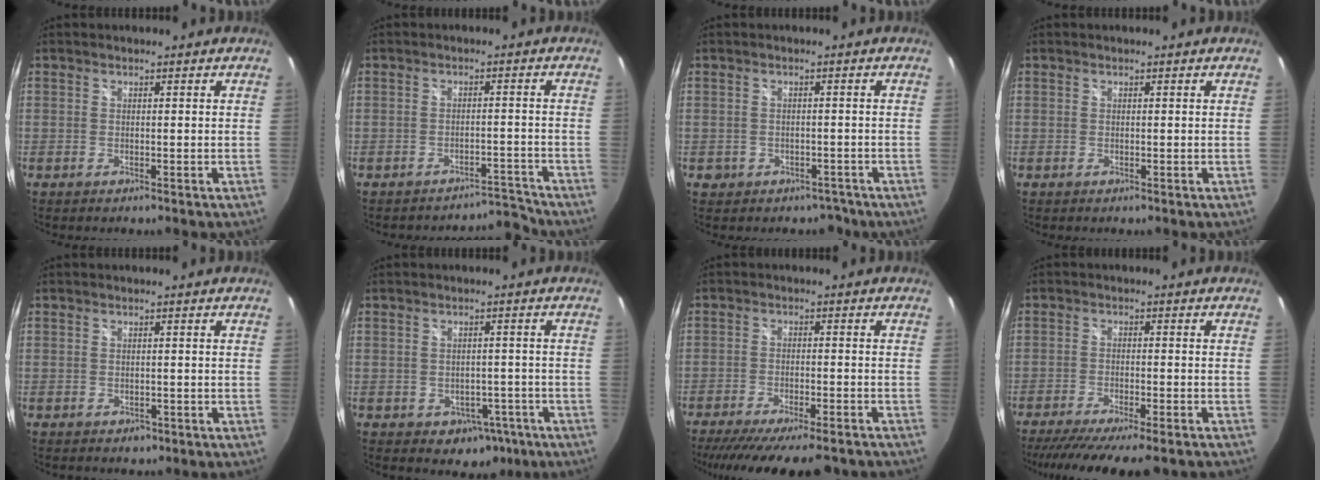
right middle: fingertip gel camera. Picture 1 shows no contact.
{"total": 3.9, "force": [-3.8, -0.1, -1.0], "torque": [0.016, 0.016, -0.055]}
{"total": 3.8, "force": [-2.0, 3.1, 0.8], "torque": [-0.016, 0.013, -0.014]}
{"total": 0.0}
{"total": 1.7, "force": [-0.8, 1.3, 0.7], "torque": [-0.012, -0.004, -0.009]}
{"total": 6.0, "force": [-3.0, 4.6, 2.4], "torque": [-0.045, 0.014, -0.020]}
{"total": 17.8, "force": [-15.0, 3.4, 9.0], "torque": [-0.174, -0.044, -0.216]}
{"total": 14.8, "force": [-12.4, 1.8, 7.9], "torque": [-0.156, -0.049, -0.185]}